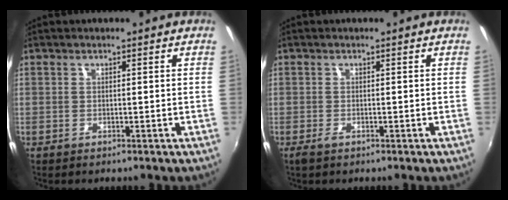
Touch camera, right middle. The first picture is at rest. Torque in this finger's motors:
{"motor_torque": [0.32, -0.24, 0.00, 0.02]}